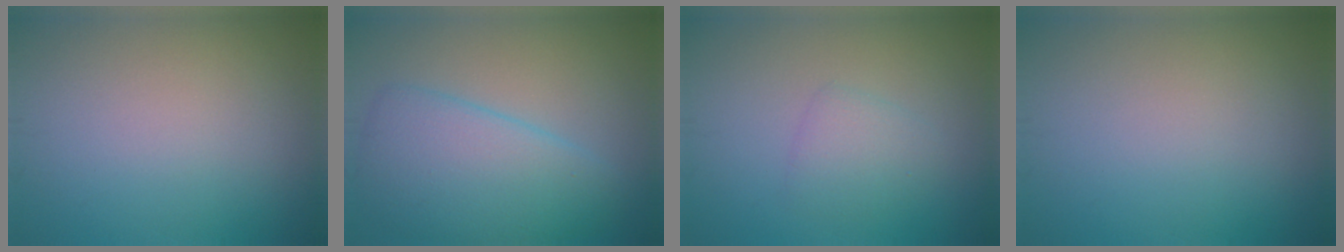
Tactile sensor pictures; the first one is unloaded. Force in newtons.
{"total": 6.3, "press": 6.3, "slide": 0.3}
{"total": 2.0, "press": 2.0, "slide": 0.2}
{"total": 0.0}